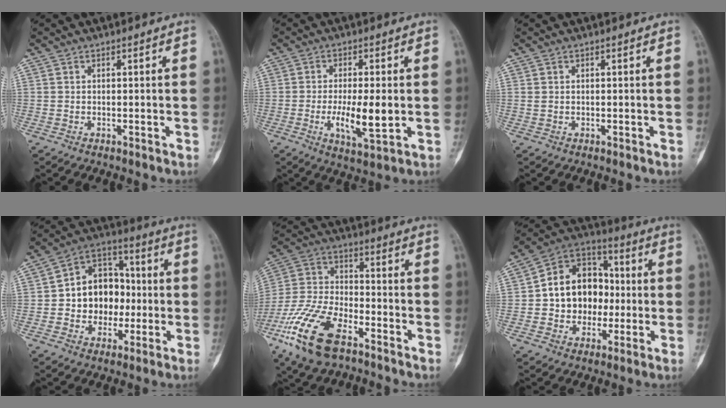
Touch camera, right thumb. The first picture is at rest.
{"total": 8.8, "force": [-1.1, 2.6, 8.3], "torque": [-0.145, -0.015, -0.017]}
{"total": 0.6, "force": [0.2, 0.5, 0.3], "torque": [-0.004, 0.003, 0.005]}
{"total": 13.8, "force": [-0.9, 11.1, 8.2], "torque": [-0.071, 0.033, -0.018]}
{"total": 17.3, "force": [-9.7, 8.0, 11.9], "torque": [-0.249, 0.033, -0.190]}
{"total": 15.6, "force": [-0.4, 12.7, 9.2], "torque": [-0.088, 0.030, -0.011]}